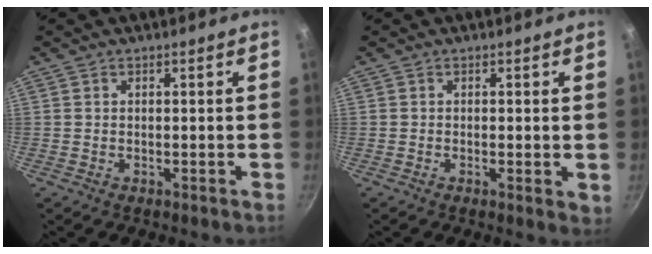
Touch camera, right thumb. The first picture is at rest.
{"total": 2.1, "force": [-0.1, 0.7, 1.9], "torque": [-0.025, -0.006, -0.004]}